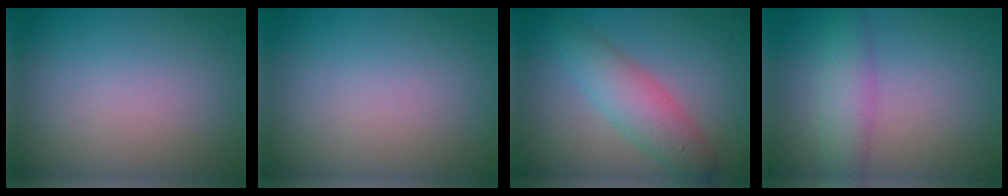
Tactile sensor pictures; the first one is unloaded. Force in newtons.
{"total": 0.0}
{"total": 4.3, "press": 4.3, "slide": 0.1}
{"total": 3.0, "press": 3.0, "slide": 0.0}